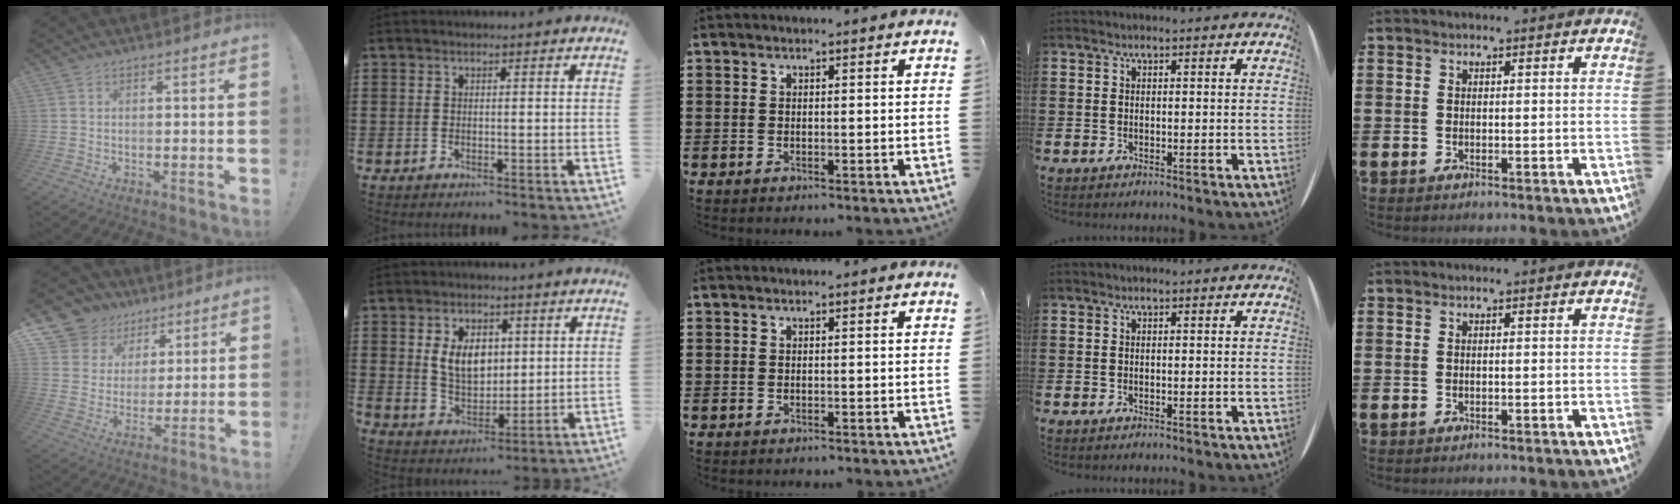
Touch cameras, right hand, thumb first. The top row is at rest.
{"thumb": {"total": 11.0, "force": [6.6, 8.5, 2.0], "torque": [-0.035, -0.052, 0.138]}, "index": {"total": 7.1, "force": [1.8, 4.7, 5.0], "torque": [-0.103, 0.006, 0.026]}}